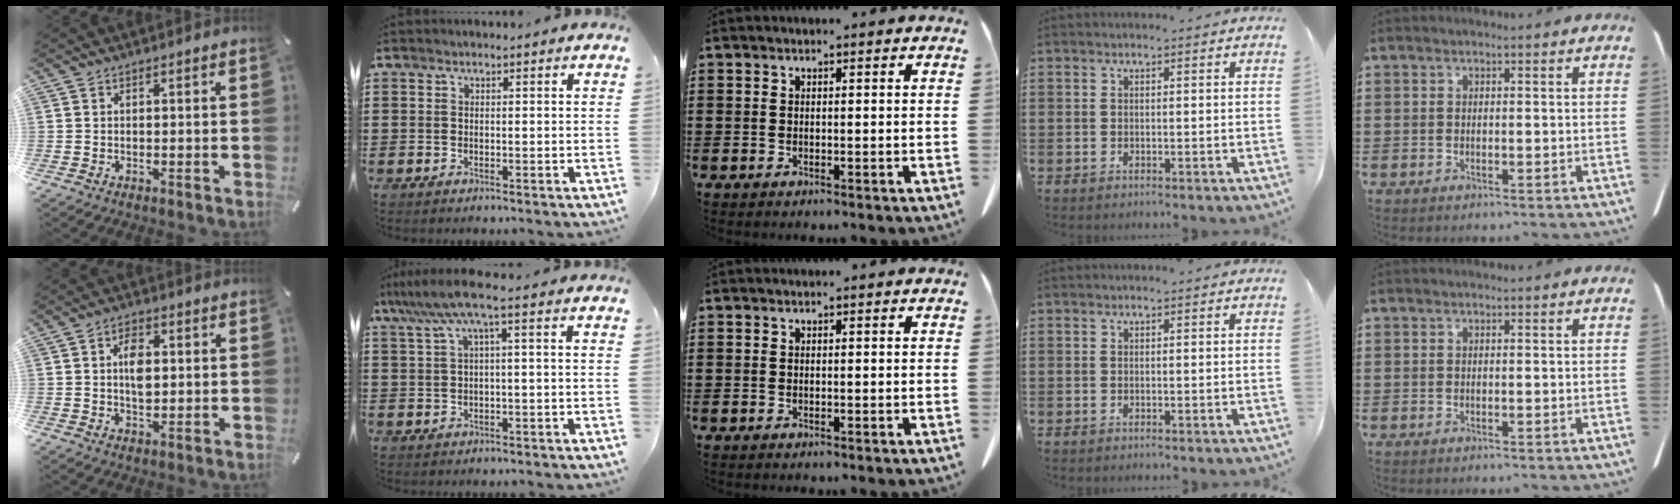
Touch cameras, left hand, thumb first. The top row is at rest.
{"thumb": {"total": 5.3, "force": [0.7, 3.1, 4.3], "torque": [-0.081, -0.001, 0.005]}, "index": {"total": 5.8, "force": [1.5, 0.2, 5.6], "torque": [-0.116, -0.006, 0.023]}}